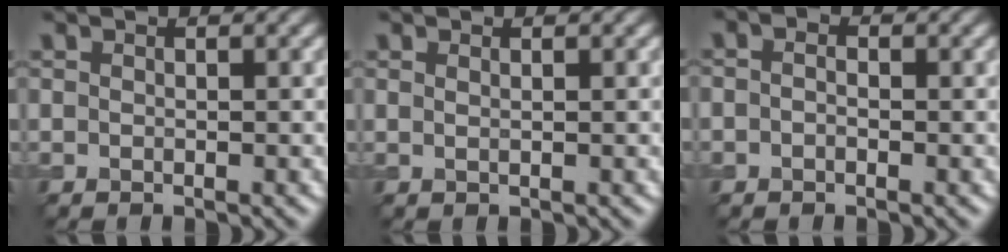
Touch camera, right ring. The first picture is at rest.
{"total": 0.6, "force": [0.4, 0.2, 0.4], "torque": [-0.005, -0.001, 0.004]}
{"total": 1.1, "force": [-0.1, 0.7, 0.8], "torque": [-0.012, -0.002, -0.013]}